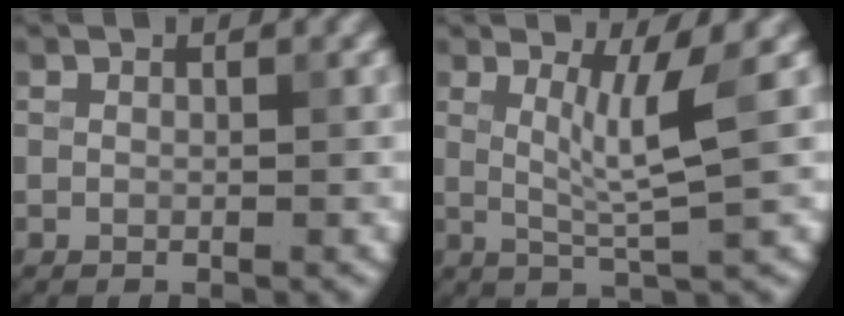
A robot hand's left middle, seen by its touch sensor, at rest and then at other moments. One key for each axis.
{"total": 3.4, "fx": 1.0, "fy": 0.2, "fz": 3.3, "tx": -0.061, "ty": -0.005, "tz": 0.026}